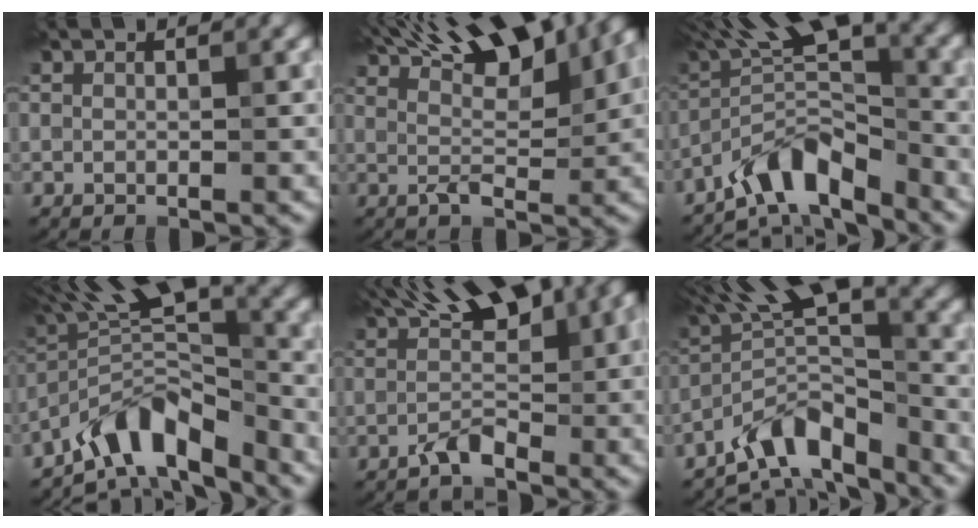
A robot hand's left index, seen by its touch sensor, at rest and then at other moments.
{"total": 10.9, "force": [6.0, 3.6, 8.4], "torque": [-0.120, 0.034, 0.074]}
{"total": 8.2, "force": [-5.3, 2.4, 5.7], "torque": [-0.090, 0.017, -0.109]}
{"total": 9.0, "force": [-5.8, 2.6, 6.4], "torque": [-0.095, 0.019, -0.119]}
{"total": 6.9, "force": [0.0, 2.8, 6.3], "torque": [-0.095, 0.021, -0.013]}
{"total": 8.9, "force": [-5.5, 3.1, 6.3], "torque": [-0.087, 0.020, -0.116]}